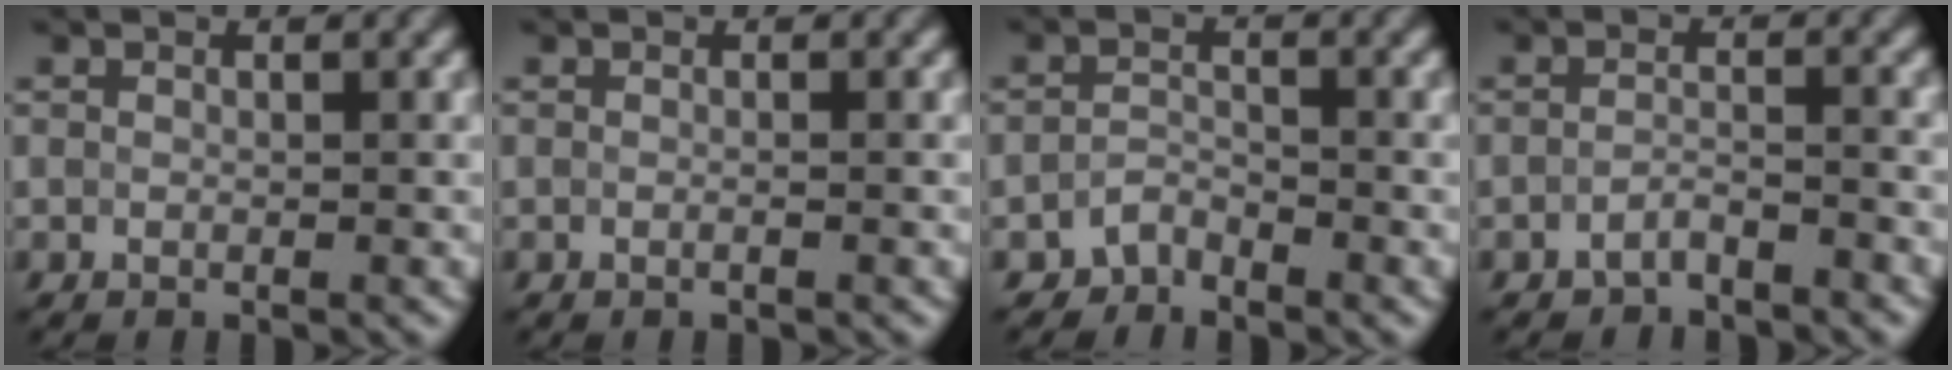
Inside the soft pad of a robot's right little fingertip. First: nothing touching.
{"total": 0.8, "force": [-0.2, 0.5, 0.6], "torque": [0.008, -0.002, -0.020]}
{"total": 2.1, "force": [-1.9, 0.0, -0.8], "torque": [0.009, 0.006, -0.034]}
{"total": 2.1, "force": [-2.0, -0.3, -0.5], "torque": [0.003, 0.005, -0.036]}